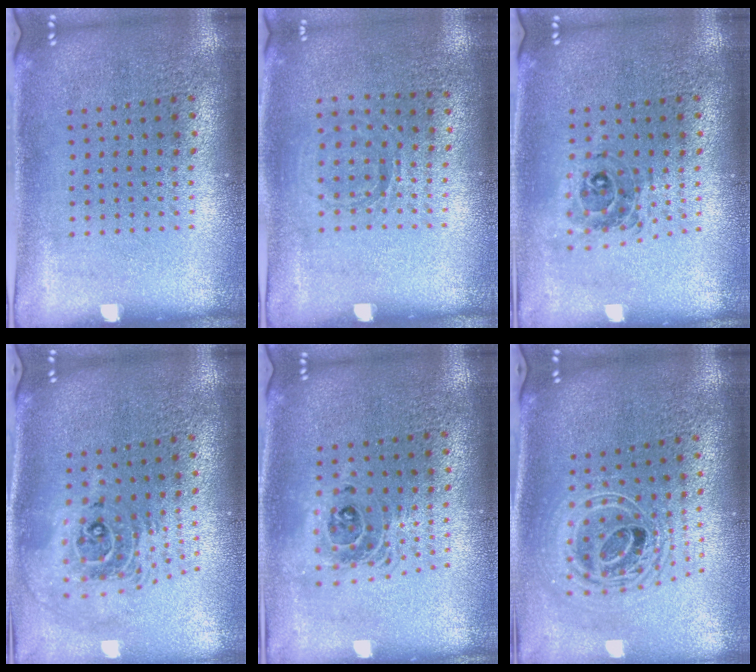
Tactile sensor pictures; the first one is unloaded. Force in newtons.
{"total": 0.8, "press": 0.8, "slide": 0.2}
{"total": 0.7, "press": 0.7, "slide": 0.0}
{"total": 2.2, "press": 1.6, "slide": 1.5}
{"total": 1.4, "press": 1.2, "slide": 0.8}
{"total": 2.4, "press": 1.8, "slide": 1.6}